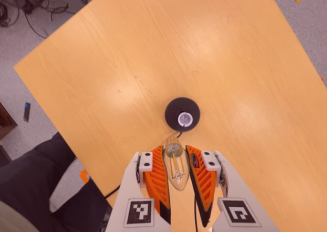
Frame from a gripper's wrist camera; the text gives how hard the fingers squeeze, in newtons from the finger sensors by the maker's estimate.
{"total": 19.2, "left": 21.1, "right": 17.3}